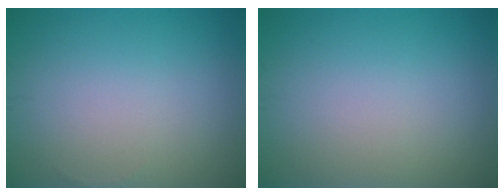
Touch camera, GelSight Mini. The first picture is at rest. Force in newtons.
{"total": 0.0}